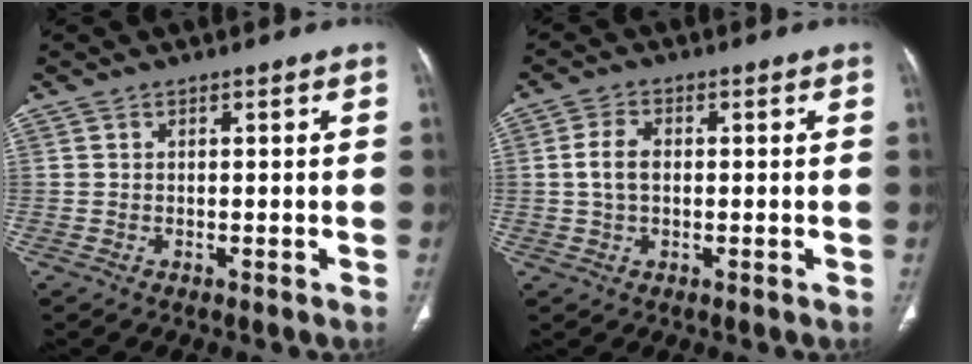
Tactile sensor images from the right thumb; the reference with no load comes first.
{"total": 4.7, "force": [0.2, 3.0, 3.6], "torque": [-0.075, 0.010, 0.003]}